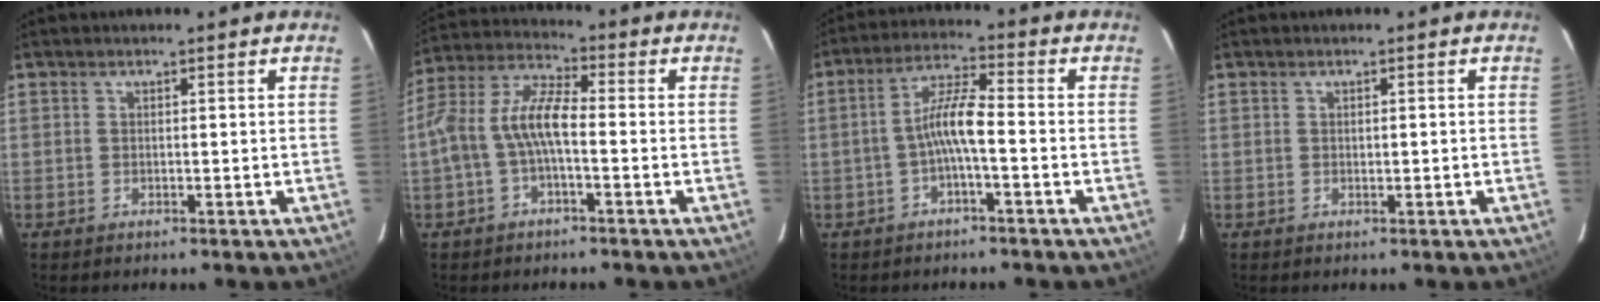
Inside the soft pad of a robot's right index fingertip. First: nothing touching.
{"total": 8.7, "force": [-1.9, 3.0, 7.9], "torque": [-0.179, 0.018, -0.036]}
{"total": 6.0, "force": [-2.0, 0.6, 5.6], "torque": [-0.120, 0.015, -0.036]}
{"total": 0.8, "force": [-0.2, 0.4, 0.7], "torque": [-0.010, 0.003, -0.001]}